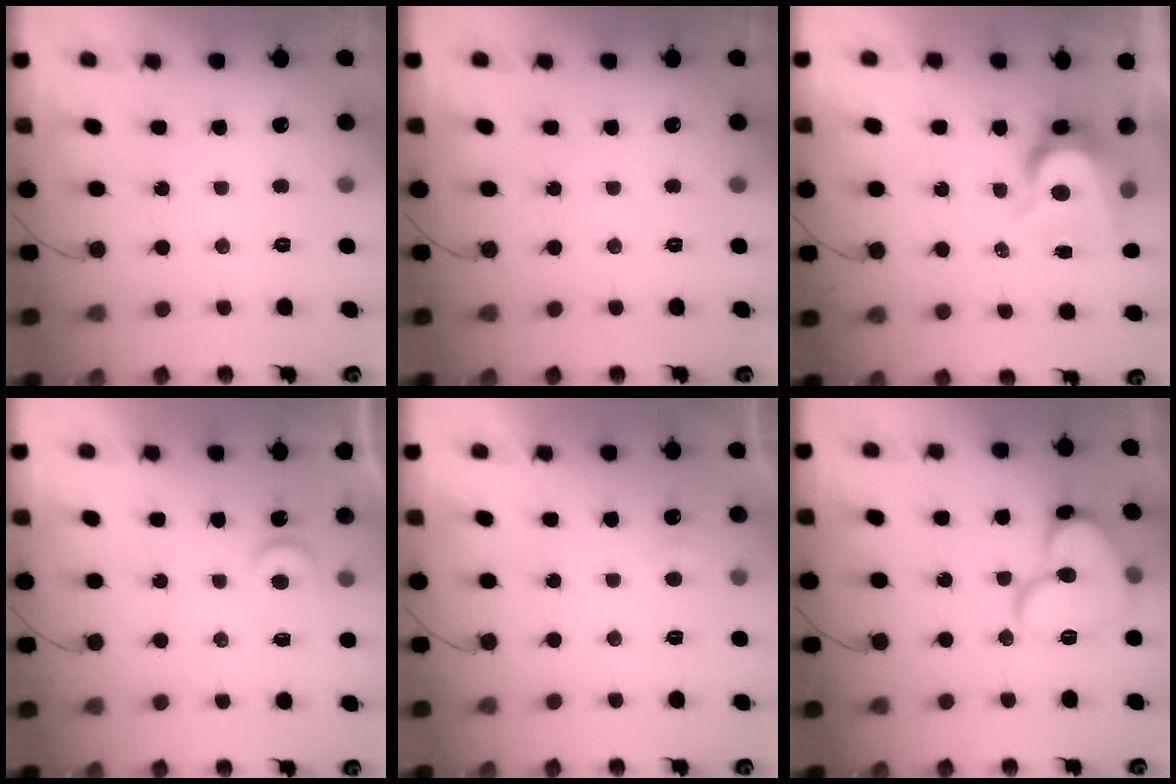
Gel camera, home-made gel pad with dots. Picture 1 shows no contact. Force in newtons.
{"total": 0.0}
{"total": 7.7, "press": 7.7, "slide": 0.4}
{"total": 3.5, "press": 3.5, "slide": 0.3}
{"total": 3.3, "press": 3.3, "slide": 0.2}
{"total": 14.6, "press": 14.5, "slide": 2.1}